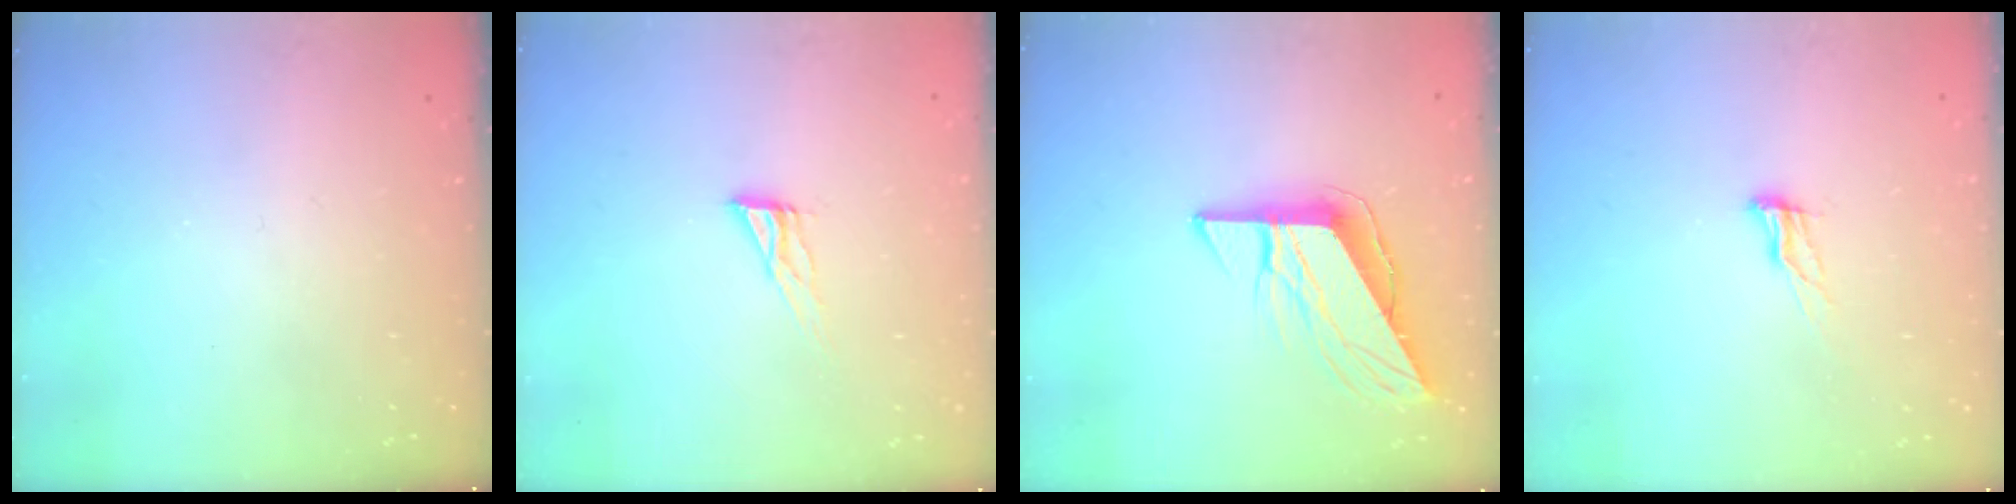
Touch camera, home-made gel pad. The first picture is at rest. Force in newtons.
{"total": 6.9, "press": 6.8, "slide": 0.5}
{"total": 9.9, "press": 9.9, "slide": 0.9}
{"total": 7.9, "press": 7.6, "slide": 2.2}